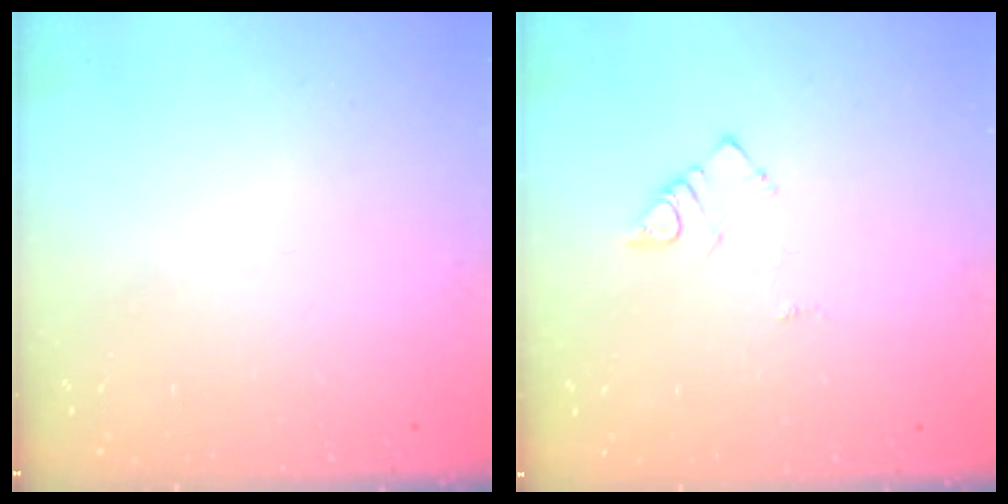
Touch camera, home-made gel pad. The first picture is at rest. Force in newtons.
{"total": 4.3, "press": 4.2, "slide": 0.7}